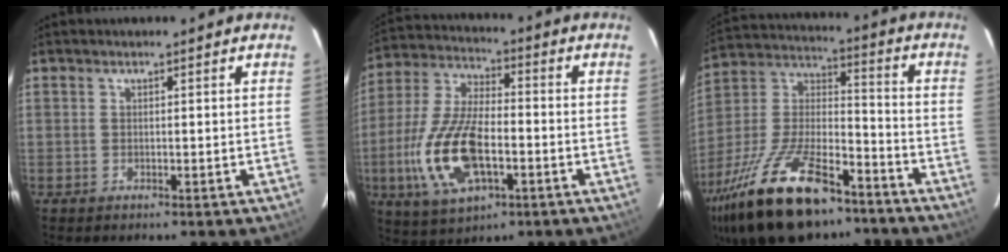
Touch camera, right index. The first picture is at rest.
{"total": 17.2, "force": [-5.0, 7.7, 14.6], "torque": [-0.321, -0.008, -0.090]}
{"total": 26.3, "force": [-17.4, 10.1, 17.0], "torque": [-0.347, -0.018, -0.292]}